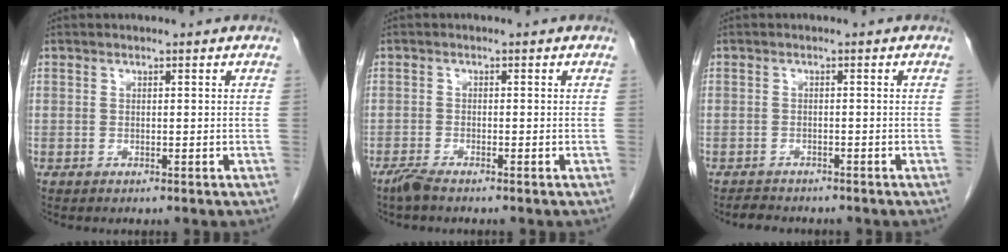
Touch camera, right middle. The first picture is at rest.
{"total": 2.0, "force": [-1.7, 0.1, 1.1], "torque": [-0.032, -0.005, -0.036]}
{"total": 2.8, "force": [-2.5, 0.9, 0.6], "torque": [-0.018, -0.007, -0.037]}